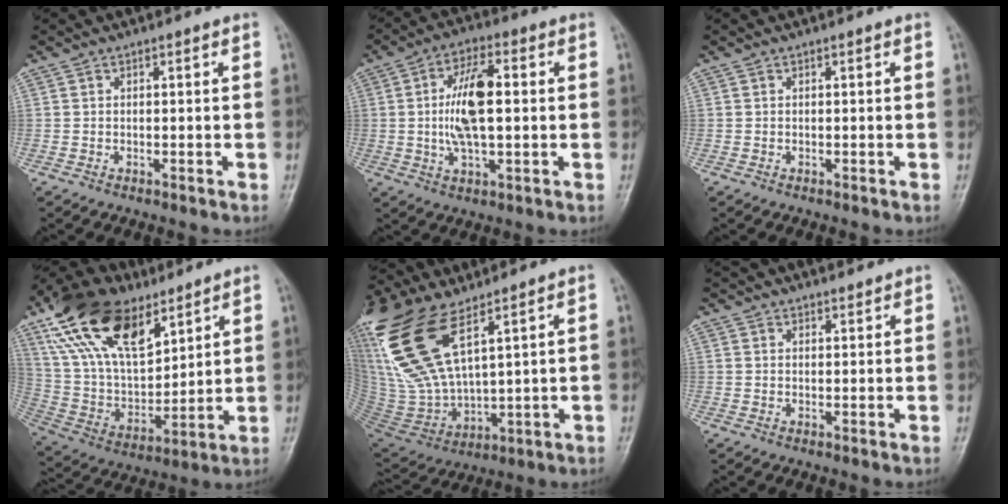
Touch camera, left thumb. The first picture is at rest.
{"total": 11.1, "force": [0.6, 4.7, 10.0], "torque": [-0.190, 0.006, 0.010]}
{"total": 0.0}
{"total": 23.8, "force": [13.6, 12.1, 15.3], "torque": [-0.269, -0.035, 0.257]}
{"total": 21.1, "force": [11.4, 8.3, 15.8], "torque": [-0.355, -0.040, 0.236]}
{"total": 5.6, "force": [5.0, 1.4, 1.9], "torque": [-0.006, 0.008, 0.080]}